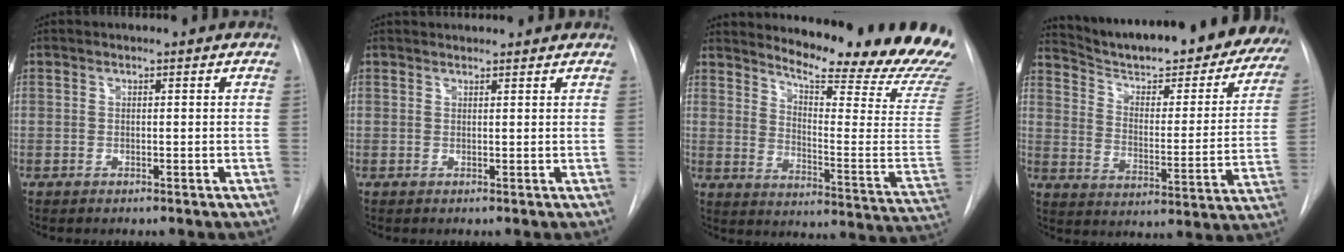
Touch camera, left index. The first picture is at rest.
{"total": 5.3, "force": [5.0, 1.0, 1.2], "torque": [-0.013, 0.030, 0.060]}
{"total": 25.0, "force": [22.4, 1.7, 11.0], "torque": [-0.161, -0.132, 0.269]}
{"total": 30.7, "force": [27.2, 6.2, 12.8], "torque": [-0.194, -0.078, 0.342]}